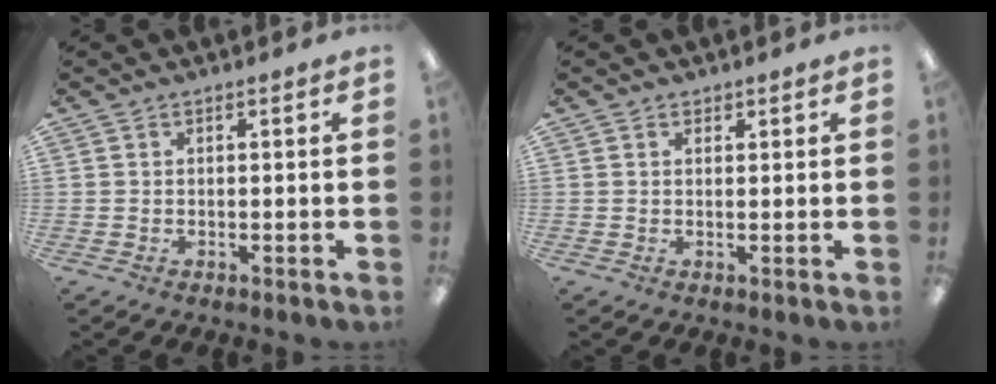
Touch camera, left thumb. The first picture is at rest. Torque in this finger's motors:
{"motor_torque": [0.05, -0.04, 0.05, -0.20, -0.01]}